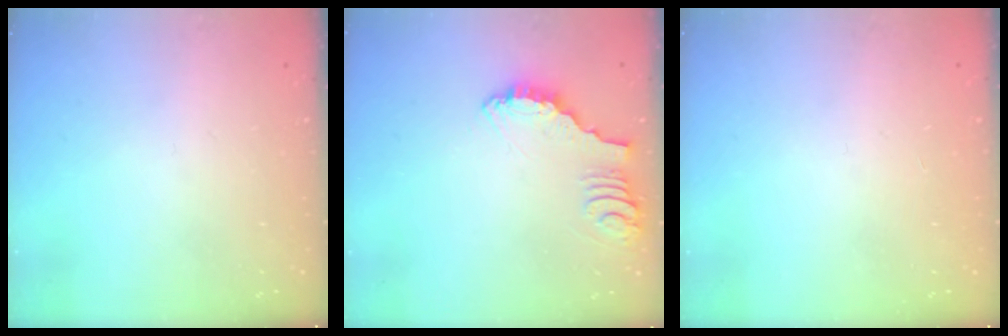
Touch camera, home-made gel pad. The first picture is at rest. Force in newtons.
{"total": 2.8, "press": 2.8, "slide": 0.1}
{"total": 1.4, "press": 1.4, "slide": 0.1}